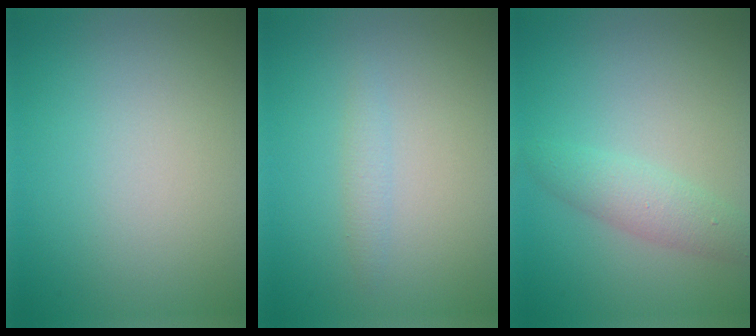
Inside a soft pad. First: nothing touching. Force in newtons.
{"total": 1.0, "press": 1.0, "slide": 0.0}
{"total": 2.7, "press": 2.7, "slide": 0.2}